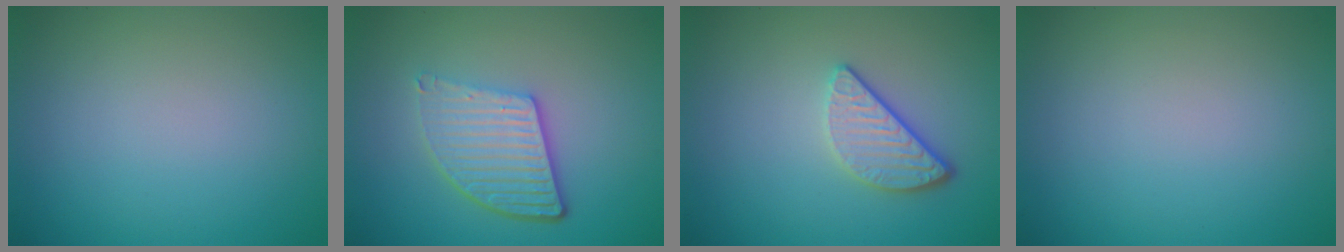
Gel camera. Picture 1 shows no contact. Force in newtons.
{"total": 5.1, "press": 3.8, "slide": 3.5}
{"total": 3.3, "press": 2.7, "slide": 1.8}
{"total": 0.0}